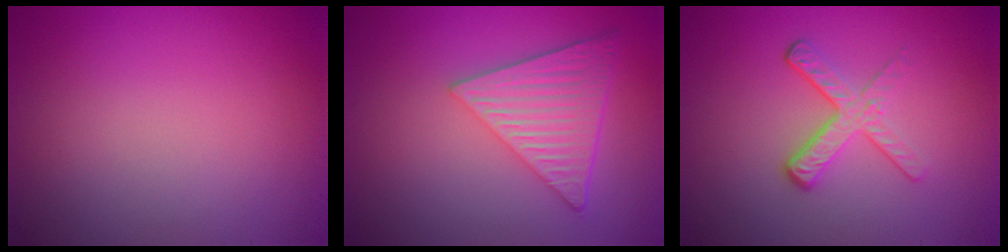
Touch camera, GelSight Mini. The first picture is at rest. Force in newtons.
{"total": 6.6, "press": 4.6, "slide": 4.7}
{"total": 3.7, "press": 2.3, "slide": 2.9}